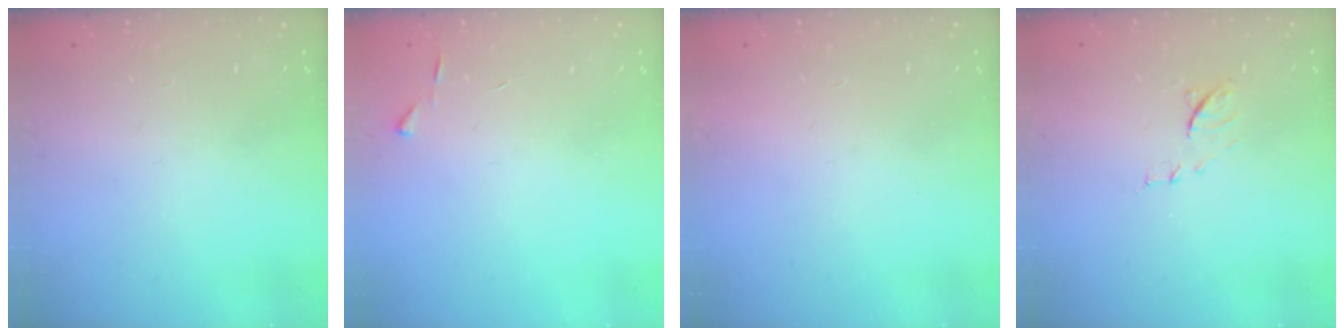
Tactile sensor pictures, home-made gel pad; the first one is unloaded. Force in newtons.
{"total": 2.7, "press": 2.7, "slide": 0.3}
{"total": 1.5, "press": 1.5, "slide": 0.1}
{"total": 7.9, "press": 7.9, "slide": 0.7}